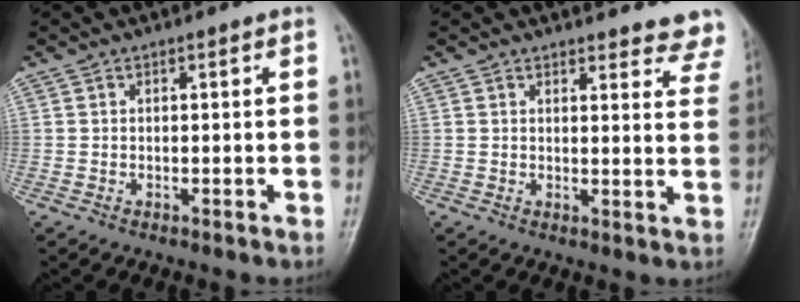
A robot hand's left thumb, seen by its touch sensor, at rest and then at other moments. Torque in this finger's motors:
{"motor_torque": [-0.05, -0.04, -0.12, -0.30, 0.04]}